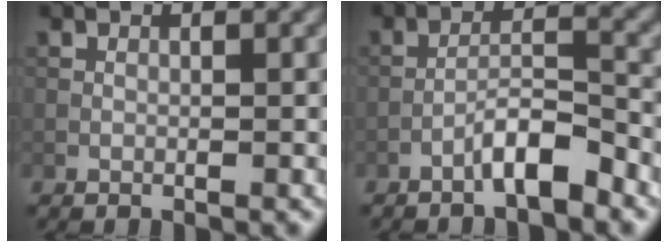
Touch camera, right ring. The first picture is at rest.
{"total": 3.9, "force": [-2.7, 0.7, 2.7], "torque": [-0.048, 0.016, -0.054]}